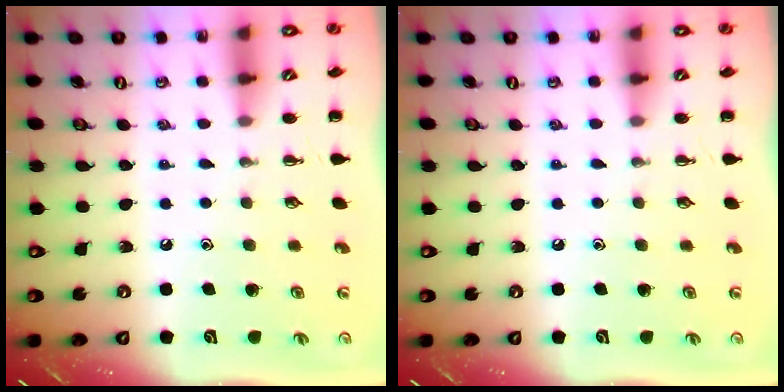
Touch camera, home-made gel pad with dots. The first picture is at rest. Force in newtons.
{"total": 0.0}